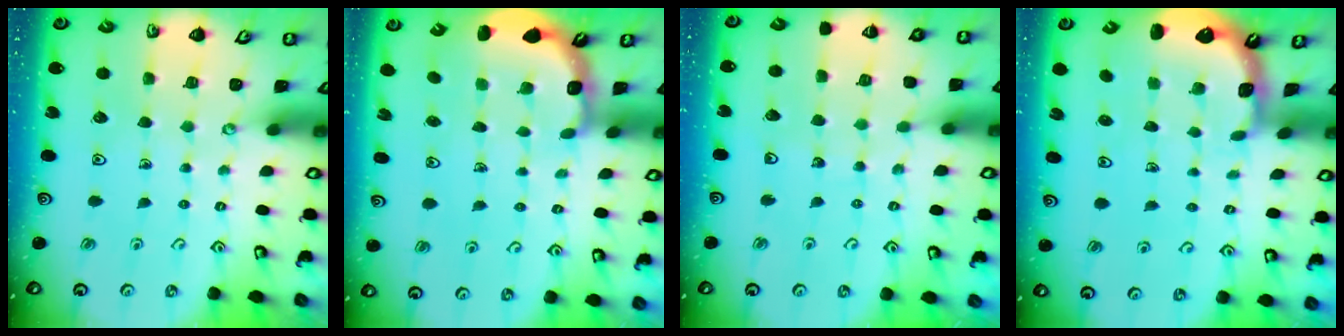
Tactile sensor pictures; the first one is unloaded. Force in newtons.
{"total": 3.1, "press": 2.5, "slide": 1.9}
{"total": 3.4, "press": 3.4, "slide": 0.3}
{"total": 1.2, "press": 1.2, "slide": 0.1}